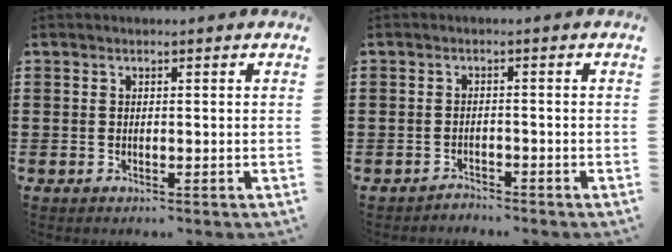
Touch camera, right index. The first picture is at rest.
{"total": 1.6, "force": [-1.6, 0.2, -0.1], "torque": [-0.004, 0.004, -0.035]}